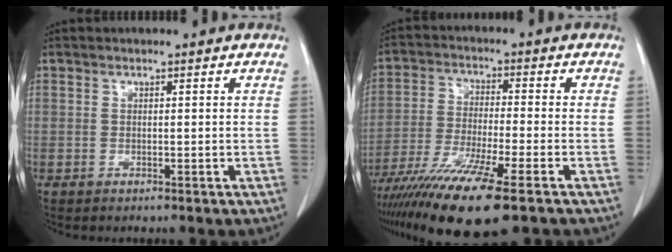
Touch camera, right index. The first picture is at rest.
{"total": 14.2, "force": [-9.4, 0.6, 10.6], "torque": [-0.210, -0.040, -0.166]}